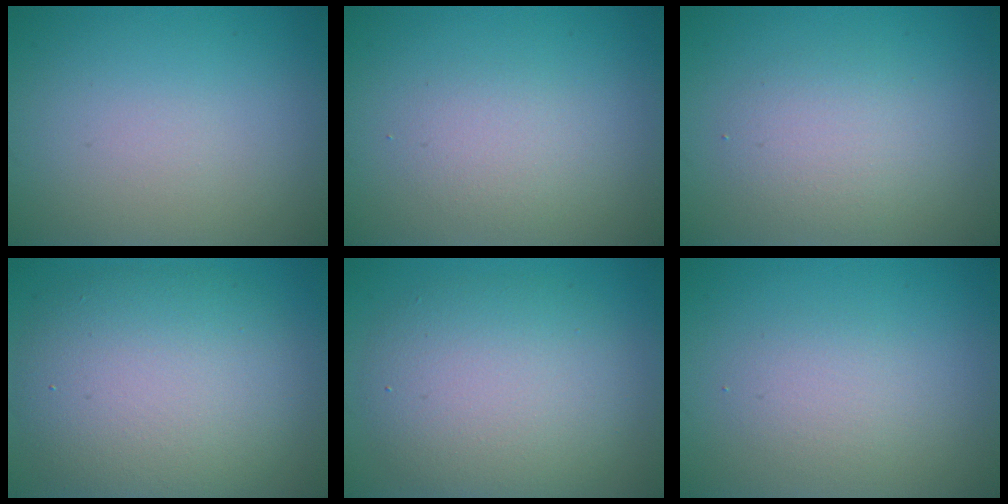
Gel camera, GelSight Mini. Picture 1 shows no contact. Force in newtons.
{"total": 1.9, "press": 1.9, "slide": 0.0}
{"total": 2.7, "press": 2.7, "slide": 0.0}
{"total": 8.8, "press": 8.8, "slide": 0.7}
{"total": 6.4, "press": 6.4, "slide": 0.2}
{"total": 1.9, "press": 1.9, "slide": 0.2}